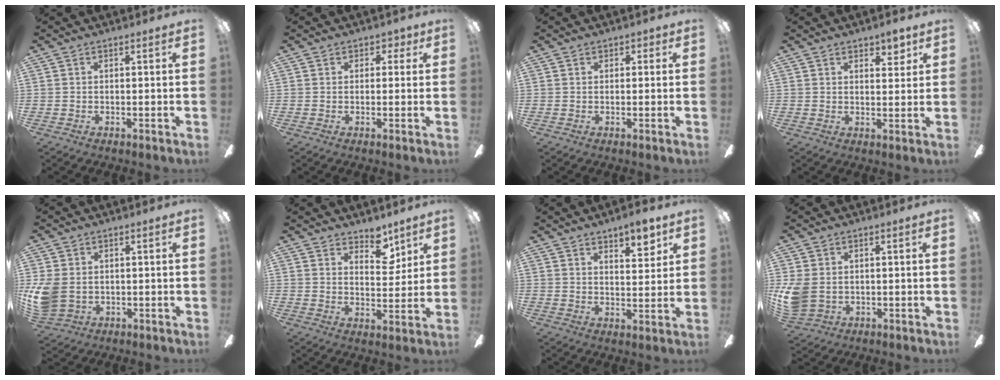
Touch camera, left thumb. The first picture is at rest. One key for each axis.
{"total": 2.1, "fx": 0.7, "fy": 1.8, "fz": 0.9, "tx": -0.001, "ty": 0.002, "tz": 0.009}
{"total": 1.1, "fx": 0.4, "fy": 0.9, "fz": 0.4, "tx": 0.002, "ty": 0.001, "tz": 0.005}
{"total": 4.0, "fx": 2.9, "fy": 1.9, "fz": 2.1, "tx": -0.012, "ty": -0.010, "tz": 0.045}
{"total": 7.9, "fx": 0.2, "fy": 6.2, "fz": 4.9, "tx": -0.119, "ty": 0.005, "tz": 0.005}
{"total": 7.9, "fx": 5.9, "fy": 3.9, "fz": 3.5, "tx": -0.029, "ty": -0.032, "tz": 0.100}
{"total": 5.8, "fx": 4.6, "fy": 1.9, "fz": 3.0, "tx": -0.028, "ty": -0.027, "tz": 0.074}
{"total": 7.3, "fx": 0.4, "fy": 5.7, "fz": 4.5, "tx": -0.106, "ty": 0.005, "tz": 0.009}